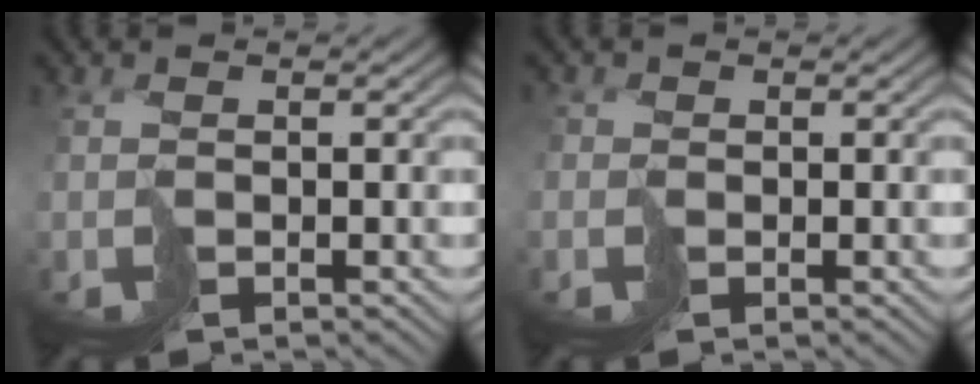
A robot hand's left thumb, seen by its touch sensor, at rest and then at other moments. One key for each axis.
{"total": 1.0, "fx": -0.3, "fy": 1.0, "fz": 0.2, "tx": -0.002, "ty": -0.001, "tz": -0.007}